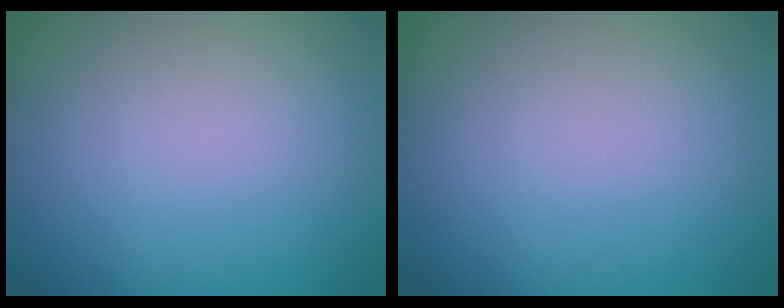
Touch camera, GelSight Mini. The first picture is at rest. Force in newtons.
{"total": 0.0}